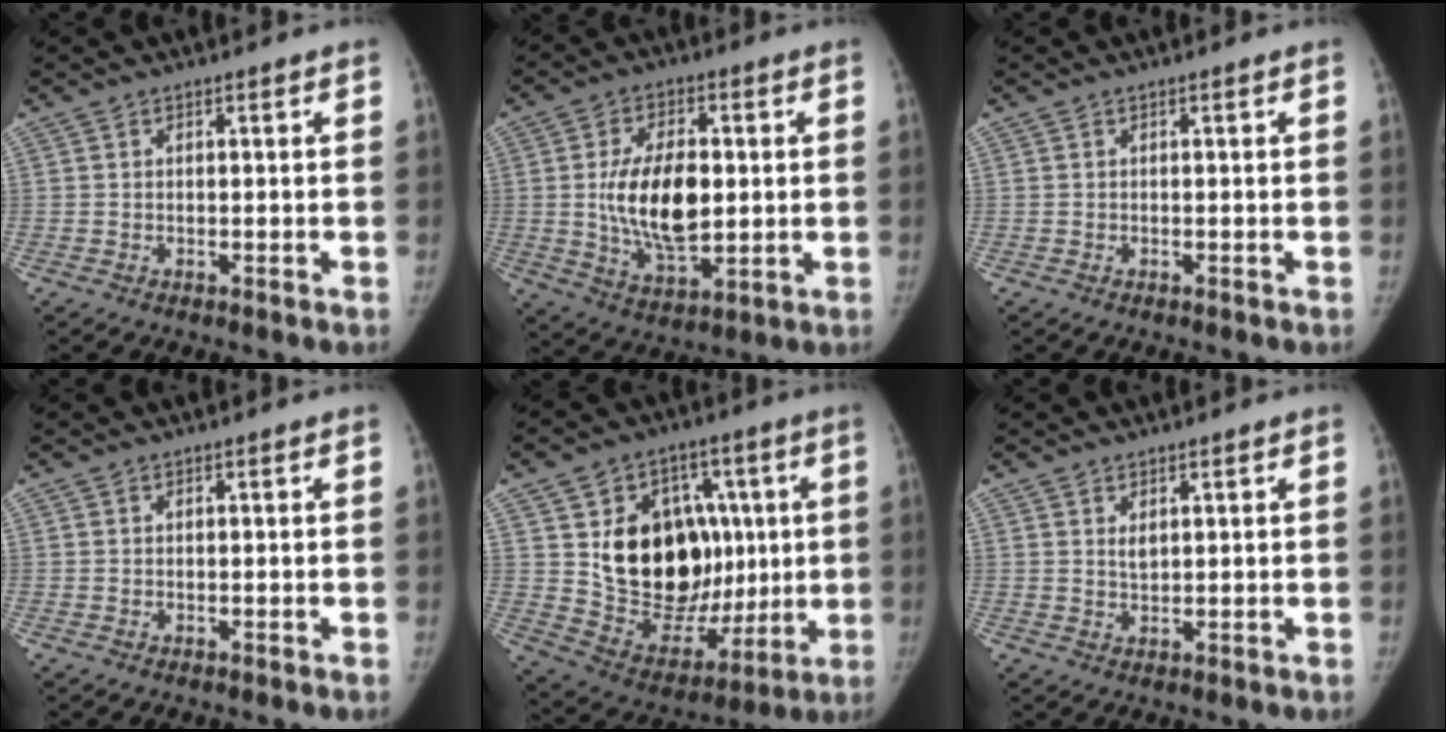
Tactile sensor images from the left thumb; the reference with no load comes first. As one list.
[{"total": 14.7, "force": [0.6, 7.8, 12.4], "torque": [-0.196, -0.010, 0.019]}, {"total": 0.0}, {"total": 0.0}, {"total": 23.6, "force": [2.7, 17.0, 16.3], "torque": [-0.204, -0.004, 0.075]}, {"total": 2.0, "force": [1.0, 1.0, 1.4], "torque": [-0.014, -0.009, 0.022]}]